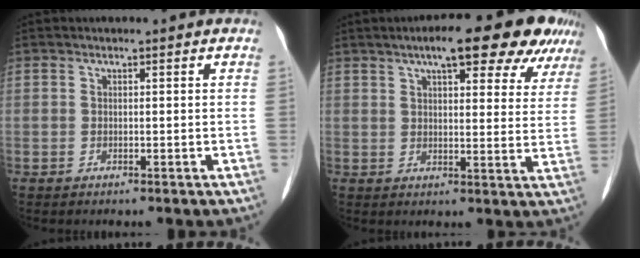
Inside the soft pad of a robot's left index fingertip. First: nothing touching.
{"total": 14.6, "force": [10.2, 3.9, 9.6], "torque": [-0.120, 0.022, 0.126]}